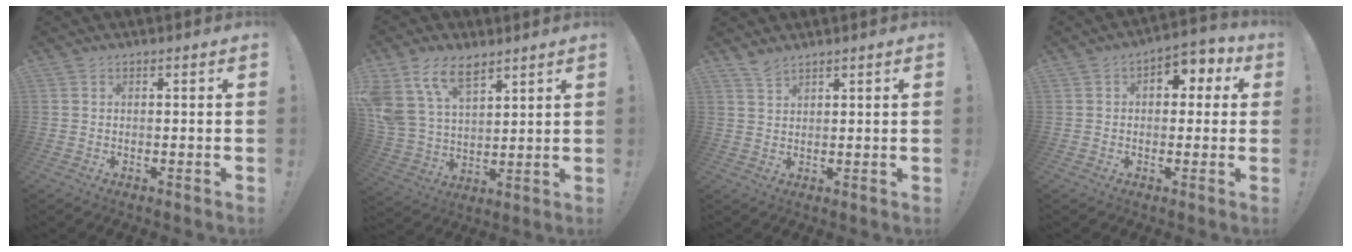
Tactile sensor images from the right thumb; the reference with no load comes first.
{"total": 14.8, "force": [9.3, 8.4, 7.8], "torque": [-0.152, -0.047, 0.177]}
{"total": 3.0, "force": [2.7, 0.8, 1.1], "torque": [-0.018, -0.017, 0.049]}
{"total": 5.9, "force": [1.6, 4.4, 3.6], "torque": [-0.037, -0.006, 0.029]}